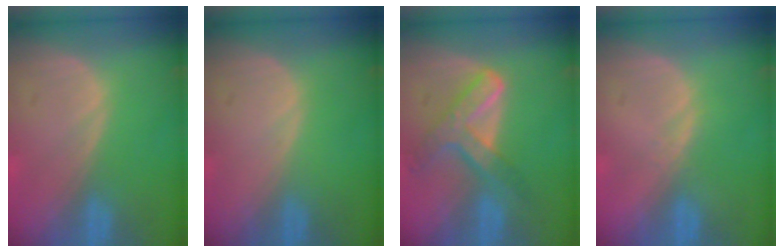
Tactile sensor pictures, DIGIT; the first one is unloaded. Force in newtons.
{"total": 0.0}
{"total": 7.2, "press": 6.0, "slide": 3.8}
{"total": 0.8, "press": 0.6, "slide": 0.5}